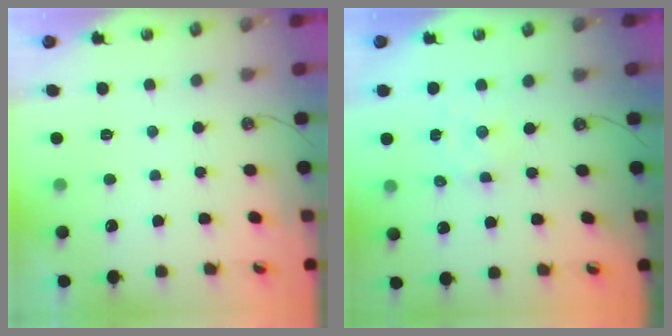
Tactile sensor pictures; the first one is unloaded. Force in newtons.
{"total": 2.3, "press": 2.3, "slide": 0.5}